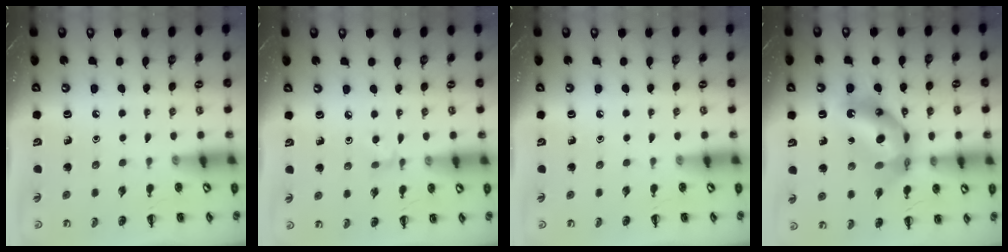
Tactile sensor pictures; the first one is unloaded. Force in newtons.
{"total": 3.0, "press": 2.7, "slide": 1.2}
{"total": 0.0}
{"total": 14.0, "press": 13.4, "slide": 3.9}